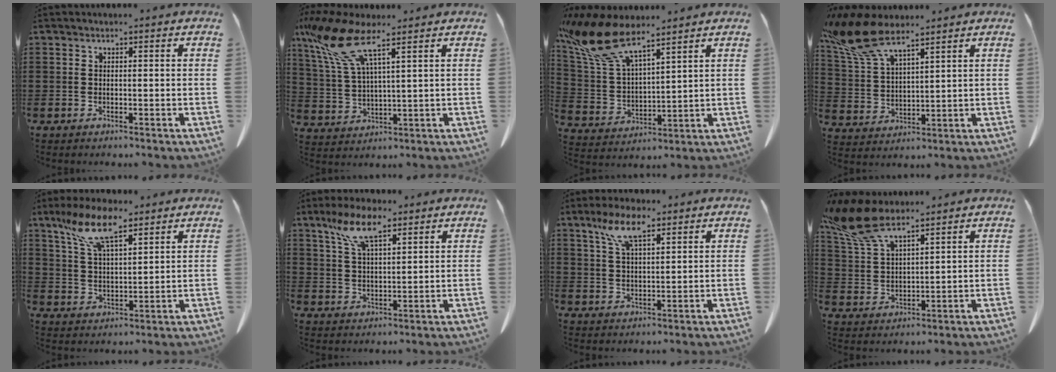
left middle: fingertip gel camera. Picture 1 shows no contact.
{"total": 10.9, "force": [7.0, 2.4, 8.0], "torque": [-0.203, -0.028, 0.122]}
{"total": 13.0, "force": [9.1, 4.1, 8.2], "torque": [-0.205, -0.034, 0.163]}
{"total": 11.4, "force": [8.1, 3.5, 7.3], "torque": [-0.182, -0.024, 0.148]}
{"total": 10.1, "force": [7.0, 3.1, 6.6], "torque": [-0.146, -0.006, 0.127]}
{"total": 8.9, "force": [6.0, 2.9, 5.9], "torque": [-0.131, 0.000, 0.109]}
{"total": 7.2, "force": [4.5, 2.1, 5.2], "torque": [-0.114, 0.005, 0.080]}
{"total": 10.3, "force": [7.3, 3.2, 6.4], "torque": [-0.164, -0.025, 0.135]}